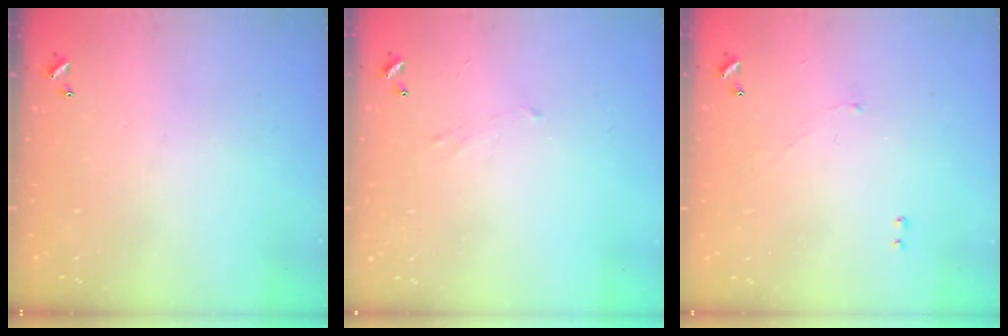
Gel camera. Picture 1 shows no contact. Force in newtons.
{"total": 1.0, "press": 0.8, "slide": 0.5}
{"total": 1.3, "press": 1.2, "slide": 0.5}